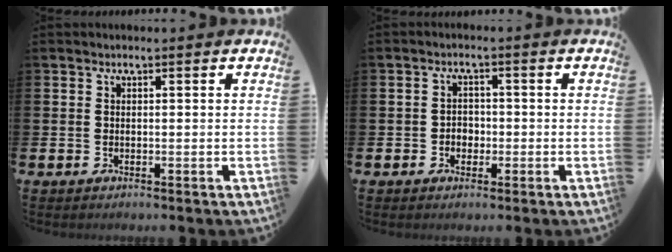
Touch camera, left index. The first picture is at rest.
{"total": 2.2, "force": [-0.6, 1.9, 0.9], "torque": [-0.010, 0.002, -0.017]}